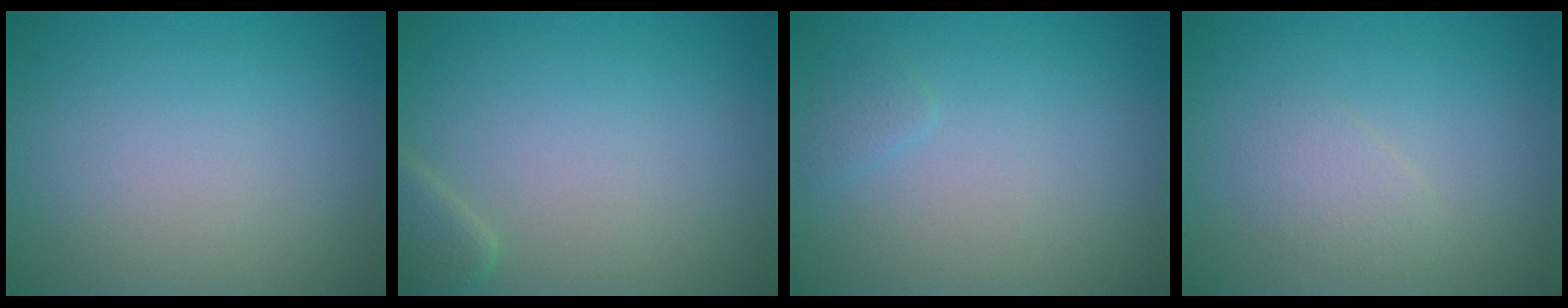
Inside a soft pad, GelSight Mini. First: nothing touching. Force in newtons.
{"total": 1.7, "press": 1.7, "slide": 0.2}
{"total": 0.8, "press": 0.8, "slide": 0.1}
{"total": 1.4, "press": 1.4, "slide": 0.1}